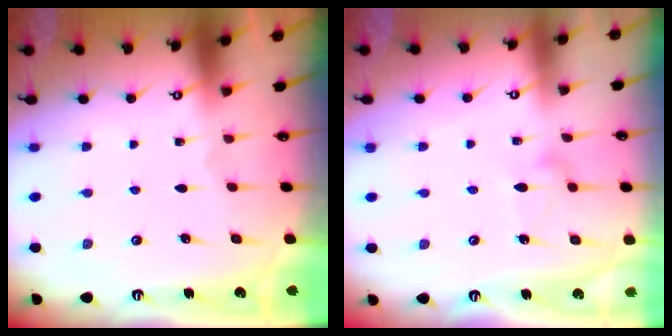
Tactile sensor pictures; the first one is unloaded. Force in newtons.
{"total": 7.4, "press": 7.4, "slide": 0.4}